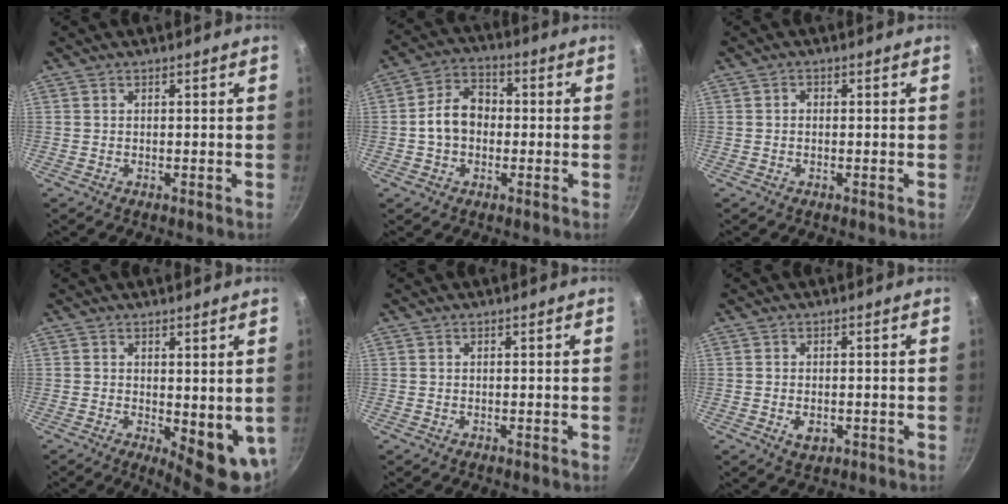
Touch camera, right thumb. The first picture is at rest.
{"total": 8.7, "force": [-0.6, 6.6, 5.6], "torque": [-0.071, 0.027, -0.023]}
{"total": 1.0, "force": [0.0, 0.8, 0.6], "torque": [-0.009, 0.006, -0.002]}
{"total": 8.4, "force": [0.2, 3.6, 7.6], "torque": [-0.079, -0.013, 0.013]}
{"total": 0.0}
{"total": 3.2, "force": [-0.9, 2.1, 2.2], "torque": [-0.033, 0.000, -0.009]}